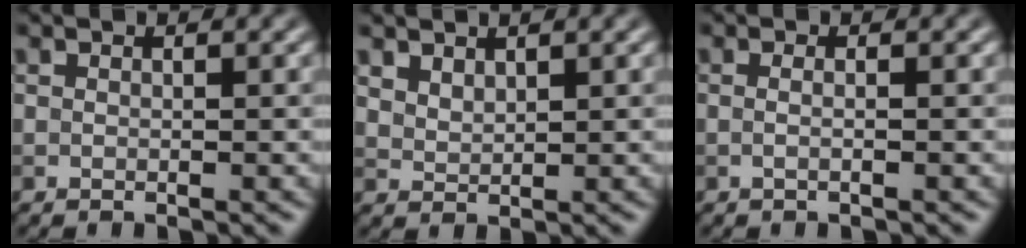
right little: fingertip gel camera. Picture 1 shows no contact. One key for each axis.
{"total": 1.6, "fx": 1.3, "fy": 0.7, "fz": 0.6, "tx": -0.015, "ty": 0.000, "tz": 0.032}
{"total": 1.2, "fx": 0.1, "fy": 0.5, "fz": 1.1, "tx": -0.008, "ty": -0.016, "tz": -0.011}